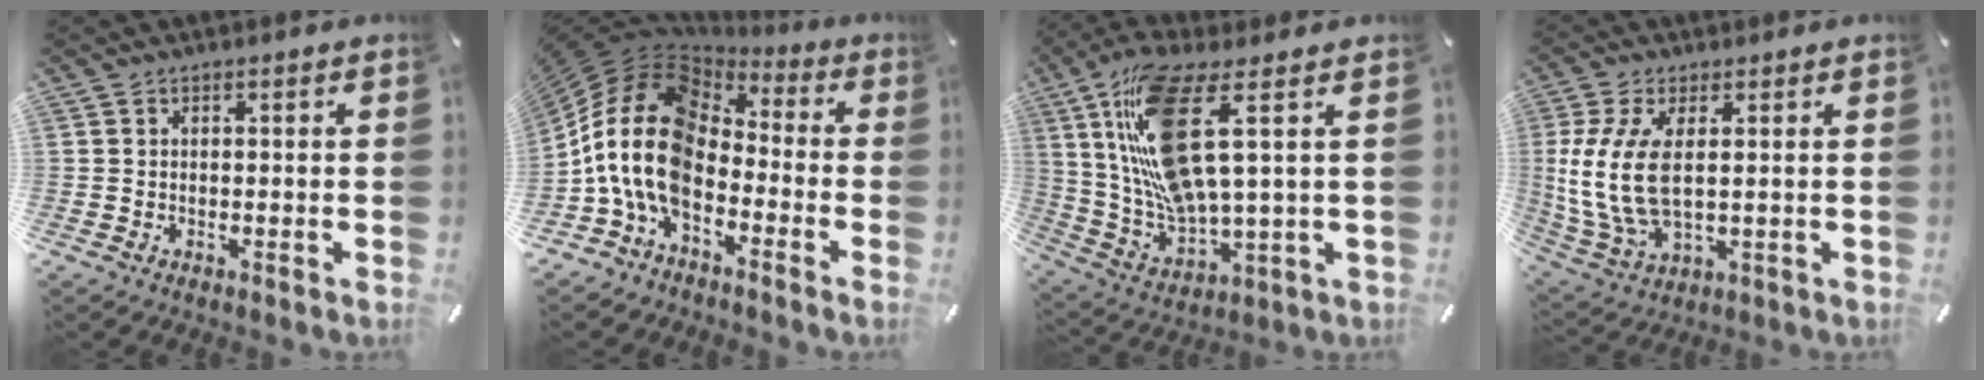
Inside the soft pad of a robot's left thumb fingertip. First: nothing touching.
{"total": 16.8, "force": [-5.1, 10.8, 11.8], "torque": [-0.273, 0.012, -0.099]}
{"total": 18.2, "force": [6.6, 5.3, 16.1], "torque": [-0.363, -0.027, 0.099]}
{"total": 11.9, "force": [1.6, 6.0, 10.1], "torque": [-0.236, -0.015, 0.030]}